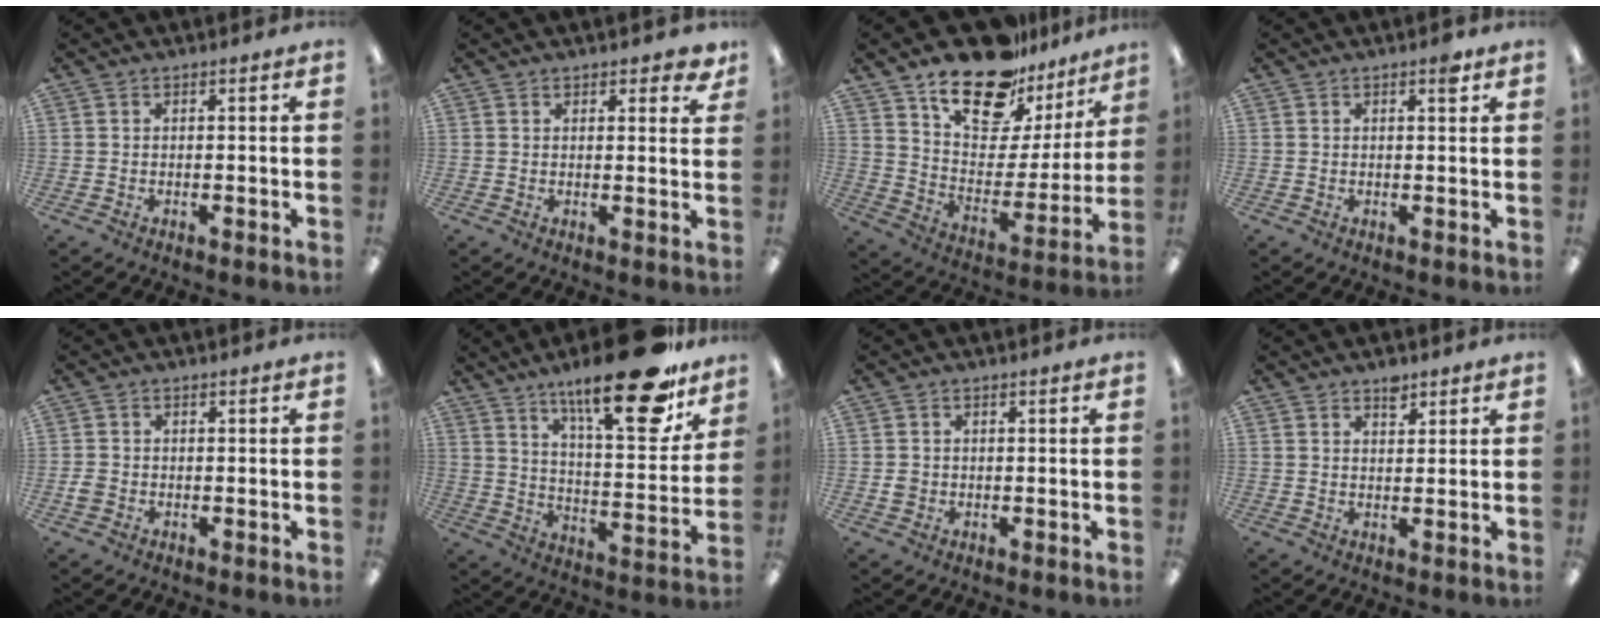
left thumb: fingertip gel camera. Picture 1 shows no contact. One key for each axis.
{"total": 2.6, "fx": 2.2, "fy": 1.0, "fz": 1.0, "tx": 0.001, "ty": -0.008, "tz": 0.035}
{"total": 20.7, "fx": 15.7, "fy": 9.7, "fz": 9.3, "tx": -0.158, "ty": -0.107, "tz": 0.278}
{"total": 2.3, "fx": 1.5, "fy": 0.7, "fz": 1.7, "tx": -0.012, "ty": -0.007, "tz": 0.020}
{"total": 1.9, "fx": -0.5, "fy": 1.6, "fz": 0.8, "tx": -0.012, "ty": 0.004, "tz": -0.010}
{"total": 24.0, "fx": 16.7, "fy": 6.9, "fz": 15.9, "tx": -0.230, "ty": -0.107, "tz": 0.266}
{"total": 1.7, "fx": -0.1, "fy": 1.6, "fz": 0.5, "tx": -0.002, "ty": 0.001, "tz": -0.005}
{"total": 3.3, "fx": 2.5, "fy": 1.6, "fz": 1.3, "tx": 0.003, "ty": -0.016, "tz": 0.040}